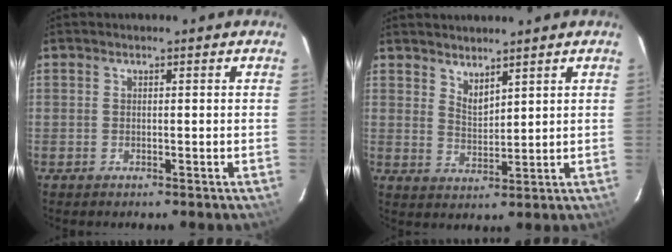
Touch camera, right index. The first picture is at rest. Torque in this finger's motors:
{"motor_torque": [-0.02, 0.09, -0.05, 0.01]}